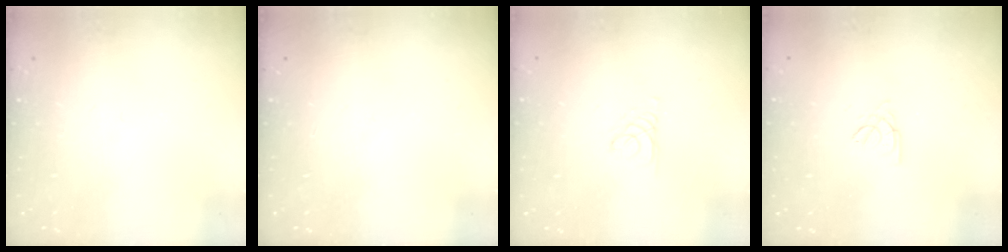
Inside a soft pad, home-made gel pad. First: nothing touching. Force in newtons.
{"total": 0.0}
{"total": 2.1, "press": 2.1, "slide": 0.2}
{"total": 2.0, "press": 2.0, "slide": 0.4}